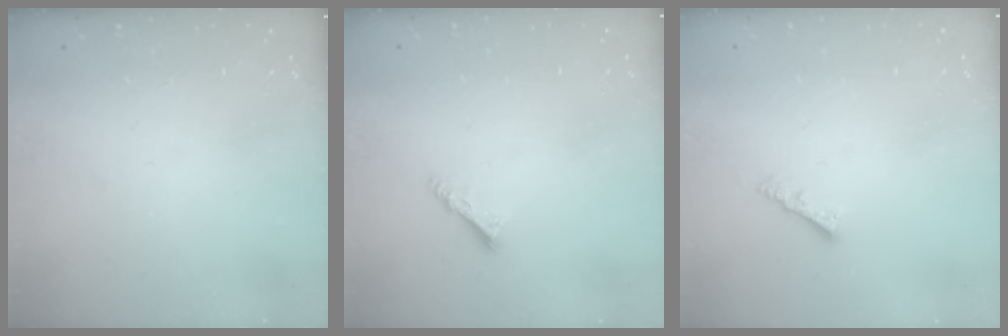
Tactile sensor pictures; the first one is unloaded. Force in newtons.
{"total": 3.9, "press": 3.9, "slide": 0.3}
{"total": 3.0, "press": 3.0, "slide": 0.1}